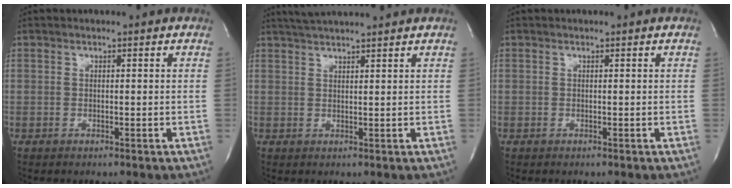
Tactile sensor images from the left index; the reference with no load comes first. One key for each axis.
{"total": 6.3, "fx": 5.7, "fy": -0.4, "fz": 2.6, "tx": -0.048, "ty": 0.027, "tz": 0.092}
{"total": 0.0}